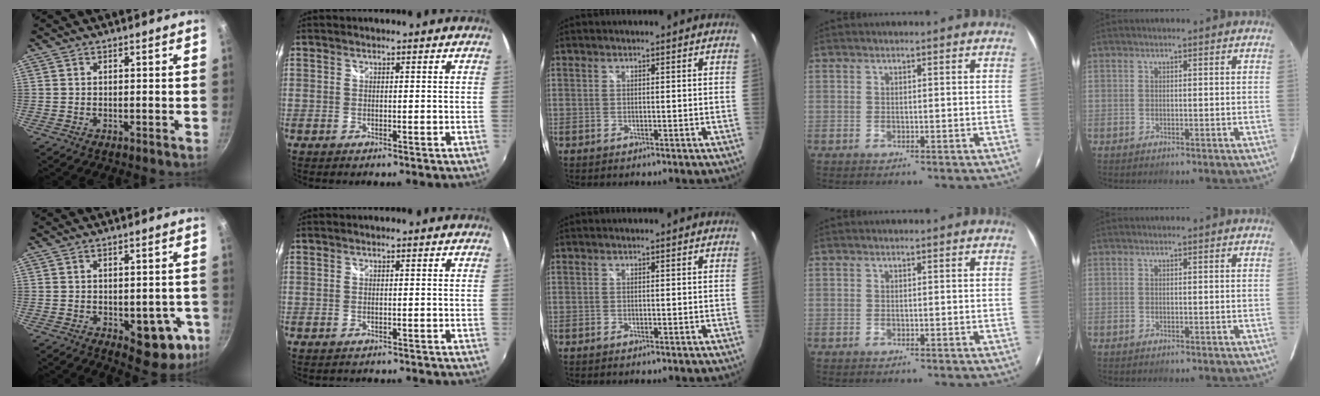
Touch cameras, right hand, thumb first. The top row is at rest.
{"thumb": {"total": 11.0, "force": [-3.1, 5.8, 8.8], "torque": [-0.060, 0.007, -0.030]}, "index": {"total": 4.6, "force": [-4.2, 1.1, 1.4], "torque": [-0.033, -0.020, -0.054]}}